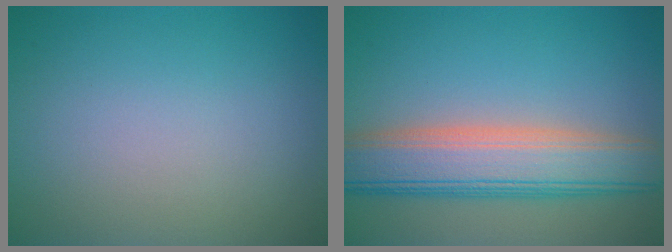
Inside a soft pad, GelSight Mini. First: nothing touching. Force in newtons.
{"total": 8.0, "press": 7.9, "slide": 0.5}